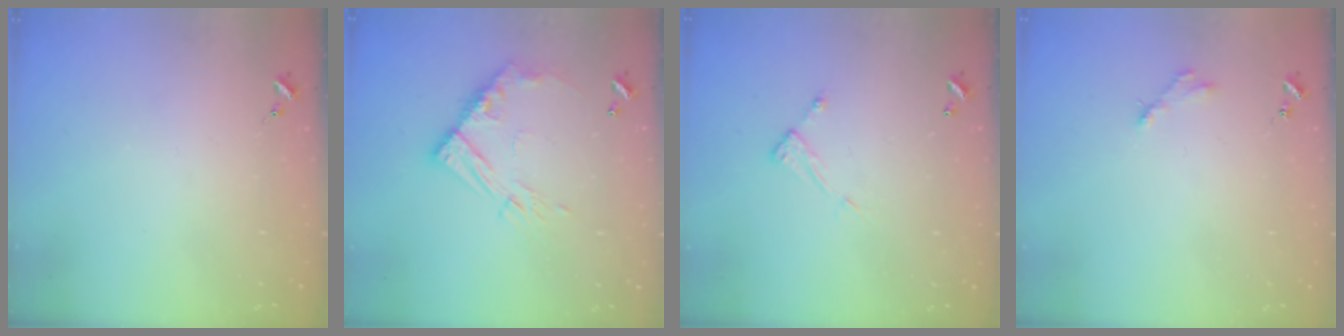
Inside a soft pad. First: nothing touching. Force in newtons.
{"total": 12.9, "press": 12.9, "slide": 1.3}
{"total": 5.8, "press": 5.8, "slide": 0.2}
{"total": 2.8, "press": 2.8, "slide": 0.4}